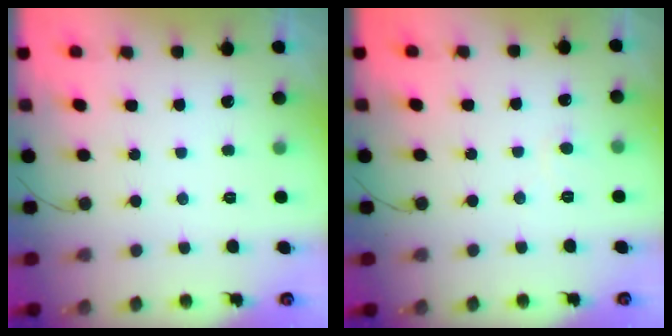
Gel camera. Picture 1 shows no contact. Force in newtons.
{"total": 4.4, "press": 4.4, "slide": 0.3}